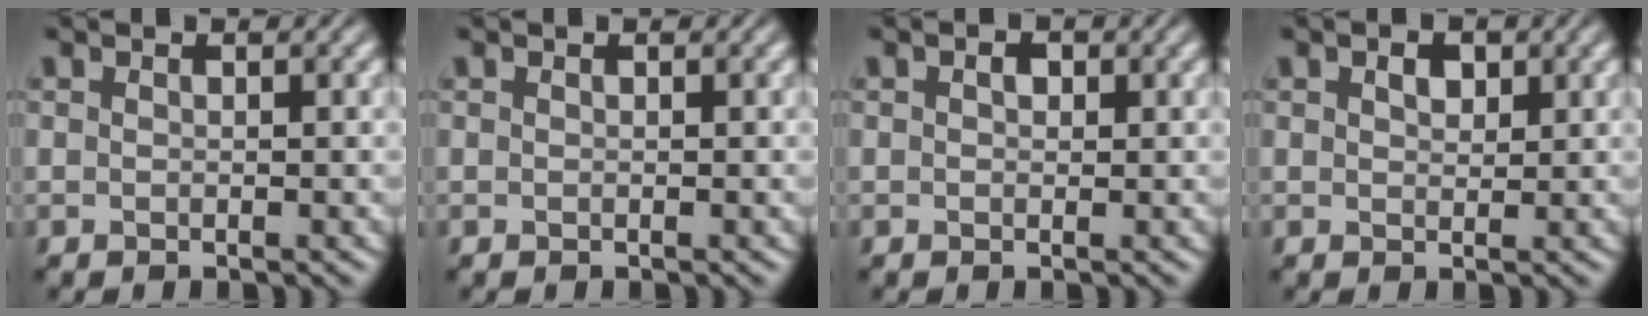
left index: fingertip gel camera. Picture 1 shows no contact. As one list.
[{"total": 0.0}, {"total": 1.0, "force": [0.3, 0.7, 0.7], "torque": [-0.009, 0.000, 0.001]}, {"total": 1.6, "force": [0.8, 1.0, 1.0], "torque": [-0.014, 0.002, 0.013]}]